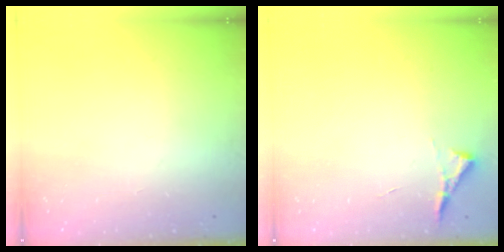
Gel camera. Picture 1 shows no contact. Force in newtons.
{"total": 3.6, "press": 3.6, "slide": 0.5}